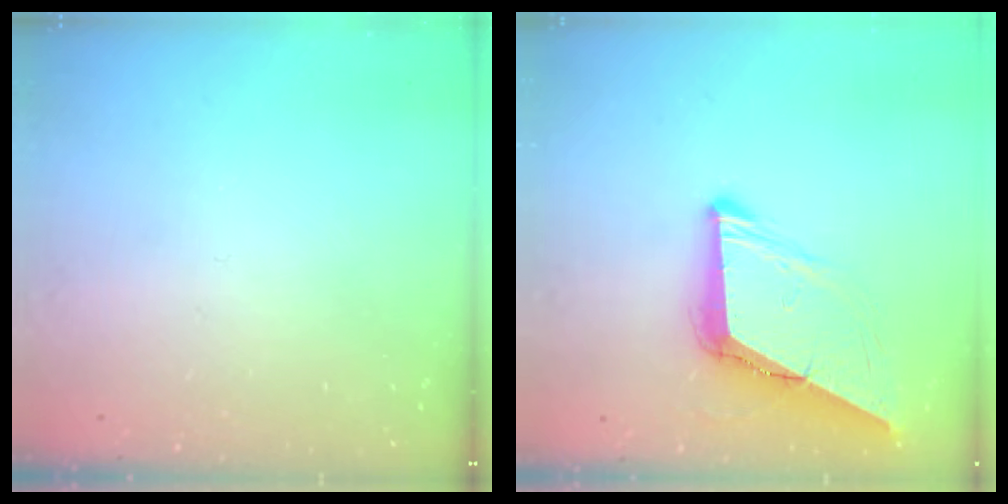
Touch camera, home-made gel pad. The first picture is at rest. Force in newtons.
{"total": 9.5, "press": 9.4, "slide": 1.6}